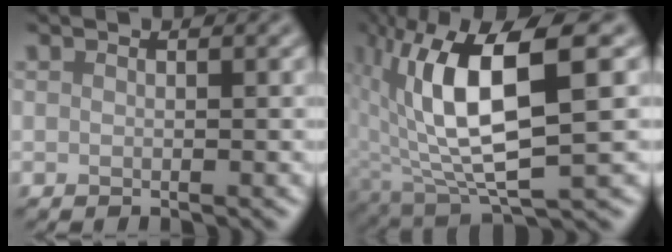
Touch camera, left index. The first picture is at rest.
{"total": 11.0, "force": [1.8, 3.7, 10.2], "torque": [-0.196, -0.001, 0.040]}